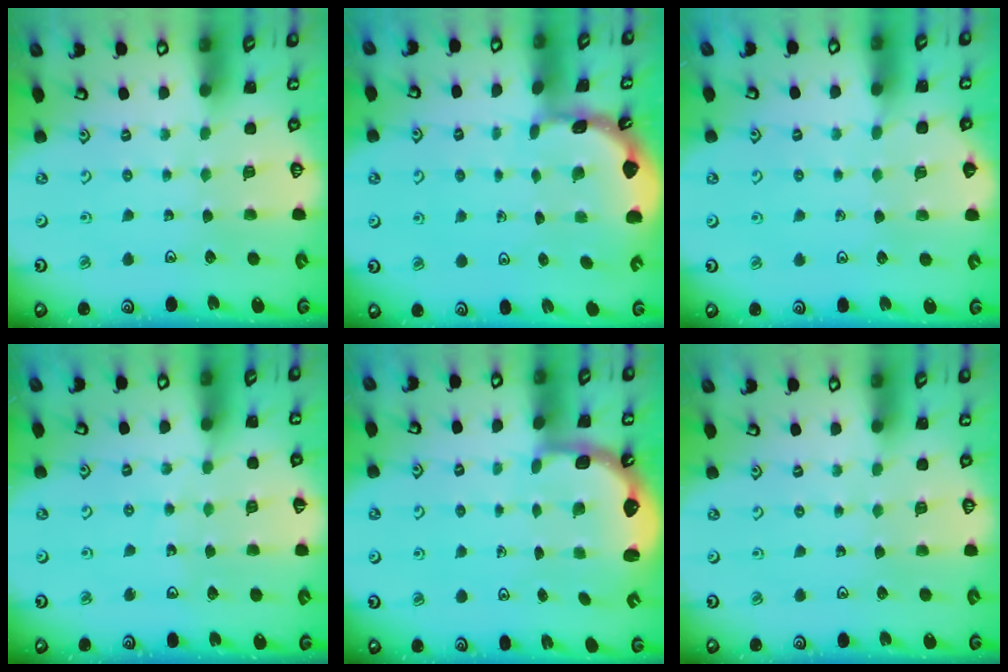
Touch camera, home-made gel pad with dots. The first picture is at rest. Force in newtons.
{"total": 1.7, "press": 1.7, "slide": 0.1}
{"total": 2.5, "press": 2.5, "slide": 0.3}
{"total": 6.3, "press": 6.0, "slide": 2.0}
{"total": 2.8, "press": 2.0, "slide": 2.0}
{"total": 0.0}